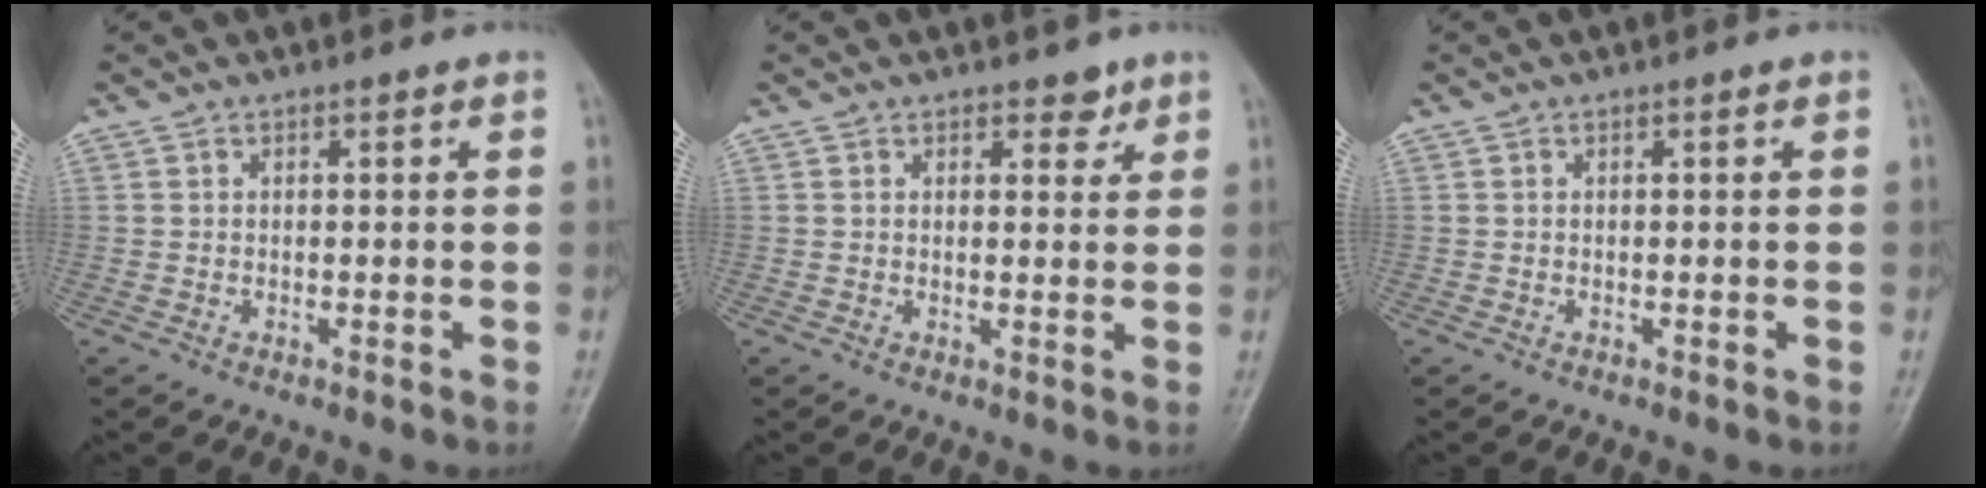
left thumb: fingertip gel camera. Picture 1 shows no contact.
{"total": 2.5, "force": [1.7, 1.5, 1.1], "torque": [0.004, -0.009, 0.022]}
{"total": 0.0}